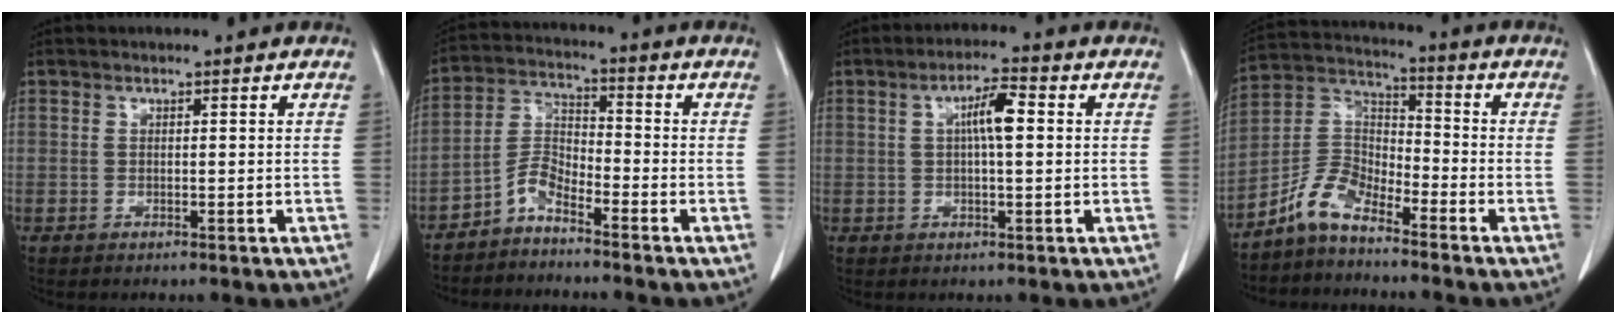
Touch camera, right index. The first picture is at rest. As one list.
[{"total": 4.6, "force": [-3.7, 1.3, 2.3], "torque": [-0.049, 0.000, -0.080]}, {"total": 5.1, "force": [0.9, 0.8, 5.0], "torque": [-0.089, 0.011, 0.012]}, {"total": 7.1, "force": [-5.7, 2.7, 3.2], "torque": [-0.072, 0.024, -0.120]}]